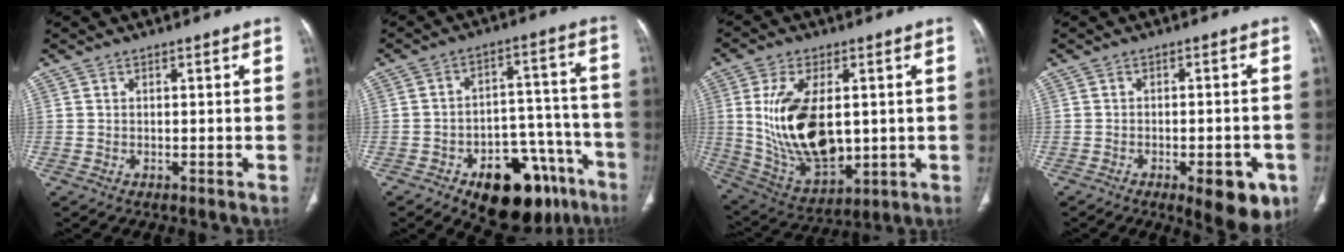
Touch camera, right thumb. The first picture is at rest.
{"total": 20.2, "force": [-11.5, 10.6, 12.8], "torque": [-0.110, 0.083, -0.156]}
{"total": 18.8, "force": [1.3, 10.4, 15.6], "torque": [-0.282, -0.017, 0.047]}
{"total": 9.6, "force": [-4.5, 3.7, 7.6], "torque": [-0.074, 0.008, -0.052]}